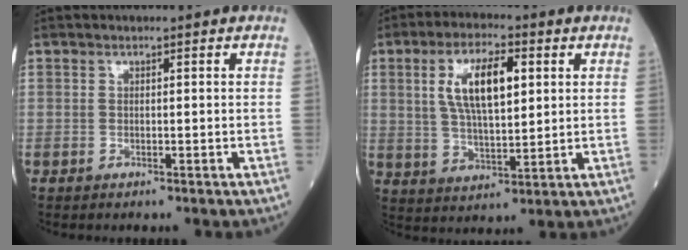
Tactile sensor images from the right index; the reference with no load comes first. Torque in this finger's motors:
{"motor_torque": [1.43, 0.52, 0.69, 0.17]}